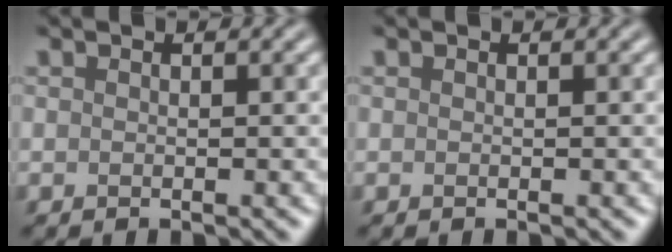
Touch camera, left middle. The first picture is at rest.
{"total": 0.0}